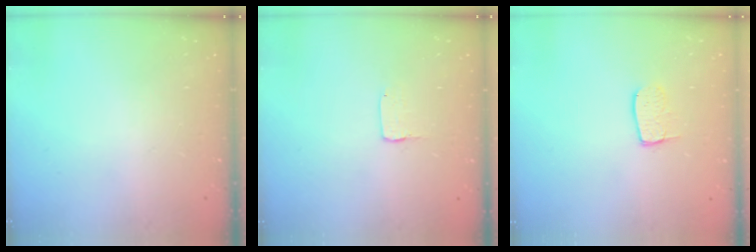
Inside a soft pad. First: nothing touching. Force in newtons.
{"total": 1.3, "press": 1.2, "slide": 0.1}
{"total": 6.7, "press": 6.7, "slide": 0.4}